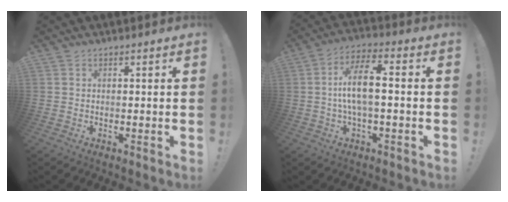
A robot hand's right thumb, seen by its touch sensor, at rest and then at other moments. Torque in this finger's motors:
{"motor_torque": [0.19, 0.32, 0.13, -0.03, 0.07]}